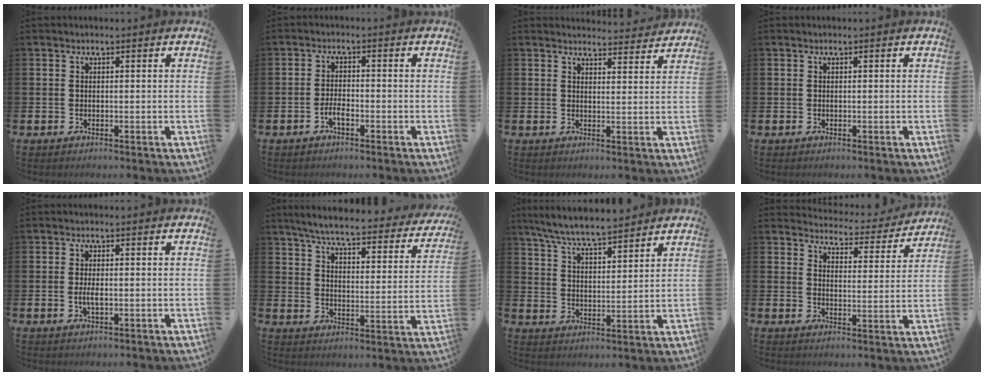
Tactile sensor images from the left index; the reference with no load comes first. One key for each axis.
{"total": 1.9, "fx": -1.1, "fy": 0.7, "fz": 1.5, "tx": -0.035, "ty": 0.006, "tz": -0.020}
{"total": 3.6, "fx": 3.6, "fy": 0.4, "fz": -0.1, "tx": 0.007, "ty": -0.028, "tz": 0.063}
{"total": 0.0}
{"total": 1.9, "fx": -0.2, "fy": 0.6, "fz": 1.7, "tx": -0.031, "ty": -0.001, "tz": -0.005}
{"total": 6.1, "fx": 5.5, "fy": 0.7, "fz": 2.5, "tx": -0.067, "ty": -0.044, "tz": 0.085}
{"total": 7.1, "fx": 6.8, "fy": 0.5, "fz": 2.2, "tx": -0.068, "ty": -0.037, "tz": 0.120}
{"total": 4.2, "fx": 4.1, "fy": 0.7, "fz": 0.2, "tx": -0.019, "ty": -0.039, "tz": 0.065}